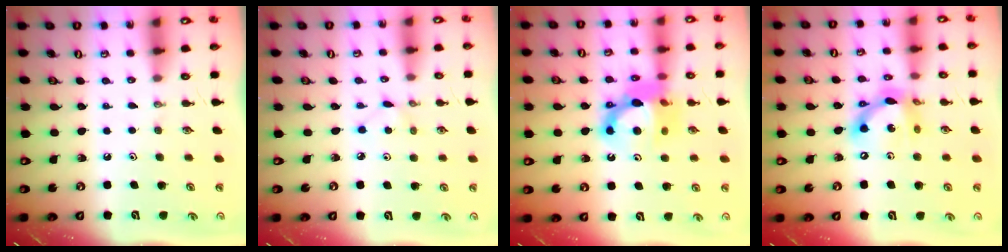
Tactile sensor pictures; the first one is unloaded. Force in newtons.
{"total": 2.9, "press": 2.9, "slide": 0.3}
{"total": 12.8, "press": 12.8, "slide": 1.3}
{"total": 14.2, "press": 14.1, "slide": 1.1}